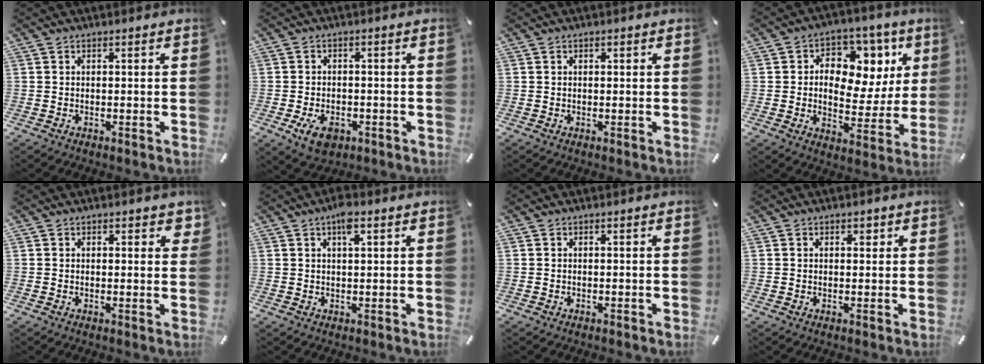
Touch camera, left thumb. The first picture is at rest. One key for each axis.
{"total": 5.9, "fx": -2.5, "fy": 3.9, "fz": 3.6, "tx": -0.065, "ty": 0.008, "tz": -0.048}
{"total": 0.5, "fx": 0.1, "fy": 0.4, "fz": 0.4, "tx": -0.007, "ty": 0.002, "tz": 0.001}
{"total": 11.2, "fx": 3.5, "fy": 8.8, "fz": 6.0, "tx": -0.071, "ty": -0.037, "tz": 0.062}
{"total": 1.7, "fx": 1.0, "fy": 1.0, "fz": 0.9, "tx": -0.004, "ty": -0.001, "tz": 0.014}
{"total": 3.9, "fx": 2.0, "fy": 1.2, "fz": 3.1, "tx": -0.059, "ty": 0.003, "tz": 0.031}
{"total": 0.0}
{"total": 1.5, "fx": 0.7, "fy": 1.0, "fz": 0.9, "tx": -0.010, "ty": 0.002, "tz": 0.009}